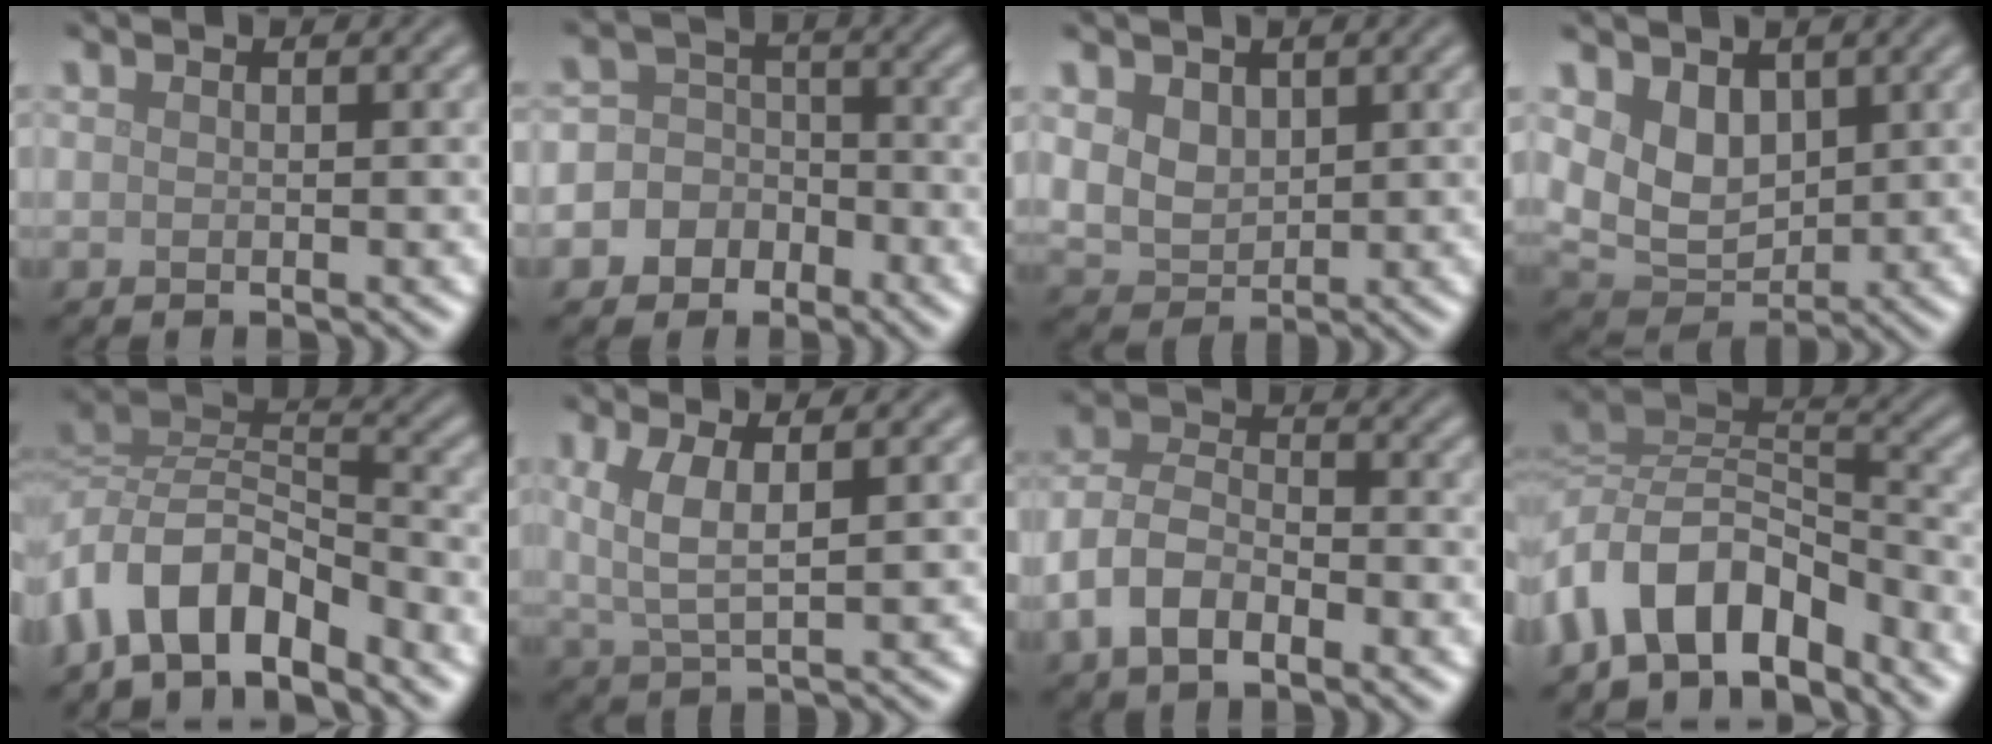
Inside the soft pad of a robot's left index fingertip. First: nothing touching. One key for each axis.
{"total": 7.6, "fx": -3.2, "fy": 6.8, "fz": 1.3, "tx": -0.014, "ty": 0.013, "tz": -0.081}
{"total": 3.7, "fx": 1.4, "fy": 2.8, "fz": 1.9, "tx": -0.053, "ty": -0.002, "tz": 0.031}
{"total": 4.6, "fx": 1.5, "fy": 3.4, "fz": 2.7, "tx": -0.060, "ty": -0.014, "tz": 0.029}
{"total": 7.5, "fx": -4.5, "fy": 3.6, "fz": 4.9, "tx": -0.076, "ty": 0.005, "tz": -0.094}
{"total": 3.7, "fx": 1.2, "fy": 1.2, "fz": 3.3, "tx": -0.073, "ty": -0.003, "tz": 0.027}
{"total": 6.2, "fx": -2.8, "fy": 3.5, "fz": 4.3, "tx": -0.080, "ty": 0.006, "tz": -0.061}
{"total": 9.2, "fx": -4.9, "fy": 5.0, "fz": 5.9, "tx": -0.092, "ty": 0.007, "tz": -0.097}